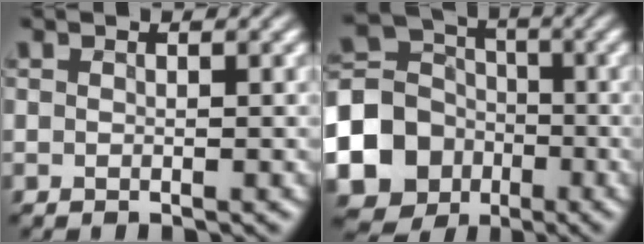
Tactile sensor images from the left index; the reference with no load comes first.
{"total": 13.8, "force": [-4.8, 12.2, 4.2], "torque": [-0.116, -0.038, -0.113]}